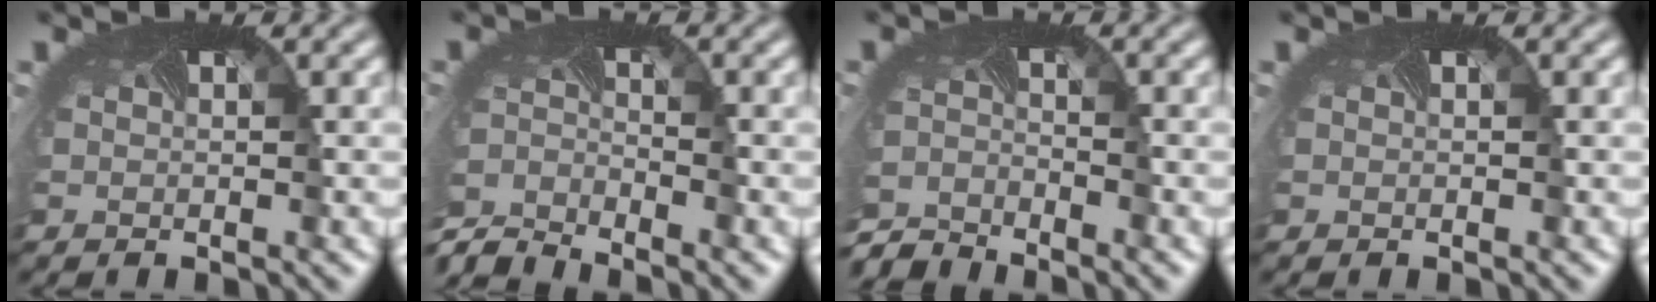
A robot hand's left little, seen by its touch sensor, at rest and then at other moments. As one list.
[{"total": 5.0, "force": [-5.0, 0.4, 0.5], "torque": [-0.025, -0.022, -0.102]}, {"total": 4.2, "force": [-4.2, 0.1, -0.3], "torque": [-0.008, -0.020, -0.085]}, {"total": 0.0}]